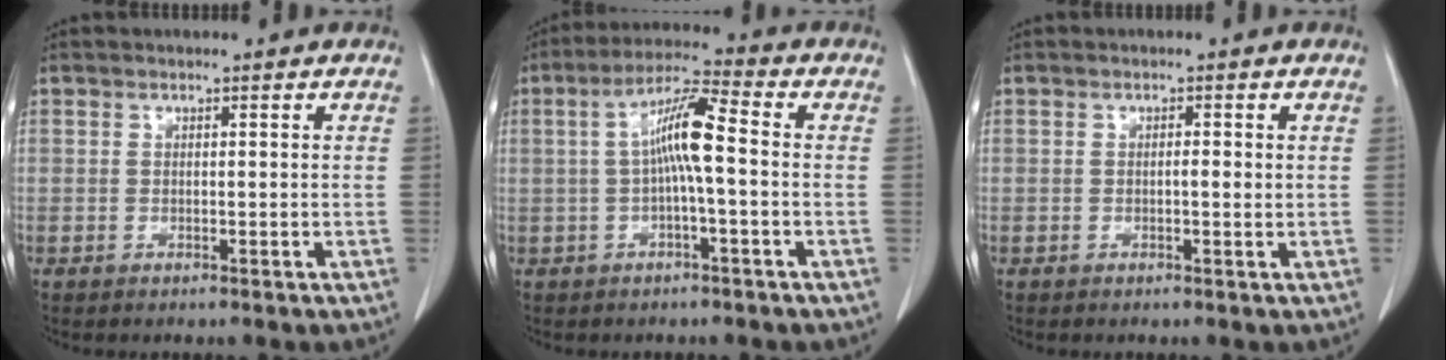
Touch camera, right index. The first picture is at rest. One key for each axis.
{"total": 7.6, "fx": 0.0, "fy": 0.5, "fz": 7.6, "tx": -0.144, "ty": 0.020, "tz": -0.004}
{"total": 1.1, "fx": 0.0, "fy": 0.2, "fz": 1.1, "tx": -0.018, "ty": 0.001, "tz": 0.001}